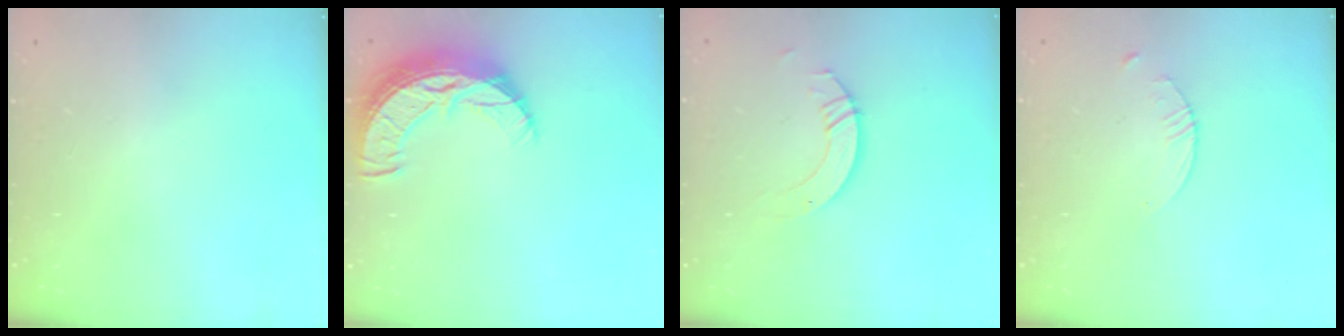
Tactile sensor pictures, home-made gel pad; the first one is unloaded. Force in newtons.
{"total": 11.2, "press": 11.1, "slide": 0.9}
{"total": 4.4, "press": 4.4, "slide": 0.0}
{"total": 1.5, "press": 1.5, "slide": 0.2}